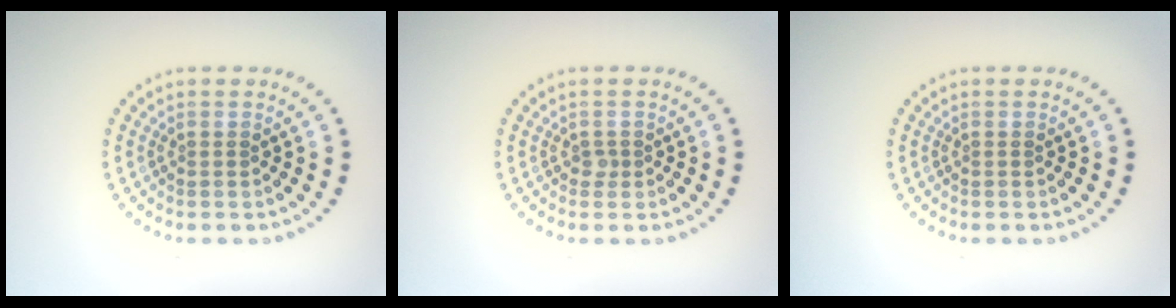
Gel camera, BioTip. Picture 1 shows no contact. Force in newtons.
{"total": 0.6, "press": 0.5, "slide": 0.4}
{"total": 0.0}